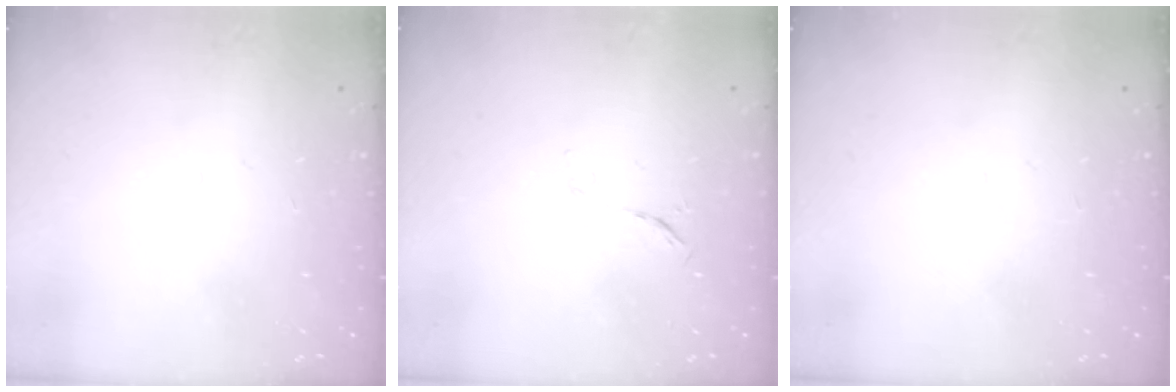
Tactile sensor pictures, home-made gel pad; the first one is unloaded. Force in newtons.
{"total": 4.3, "press": 4.1, "slide": 1.3}
{"total": 0.0}